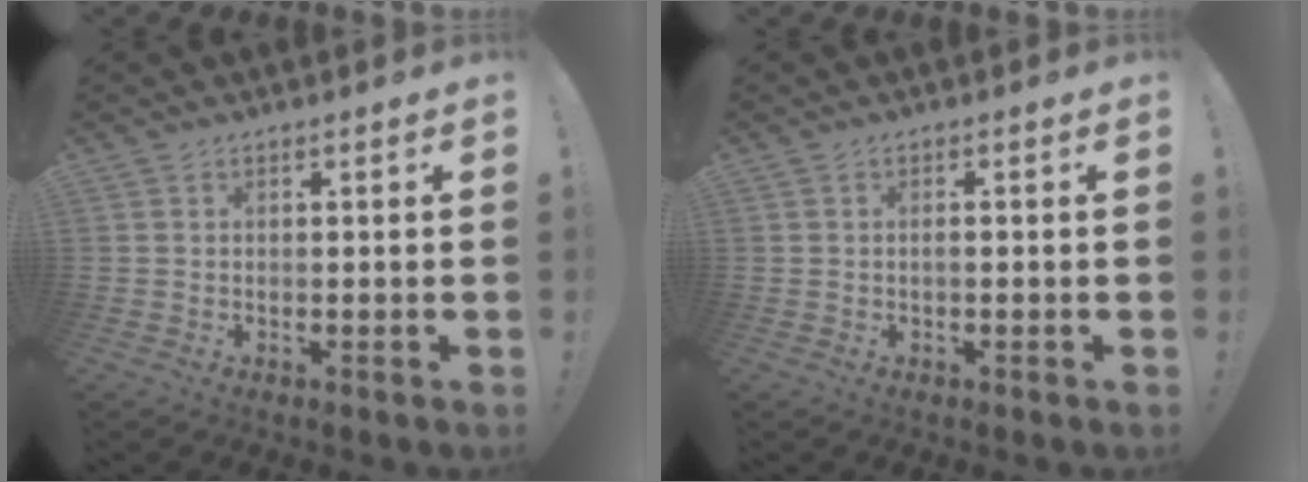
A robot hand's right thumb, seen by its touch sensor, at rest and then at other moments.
{"total": 1.2, "force": [-0.6, 0.0, 1.0], "torque": [-0.024, 0.003, -0.010]}